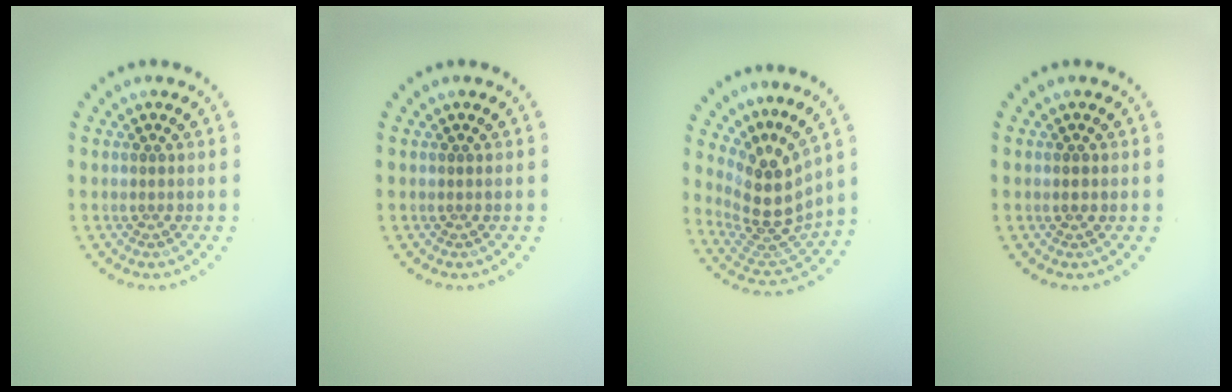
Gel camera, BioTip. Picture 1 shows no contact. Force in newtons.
{"total": 0.0}
{"total": 4.5, "press": 3.3, "slide": 3.0}
{"total": 1.1, "press": 1.1, "slide": 0.1}